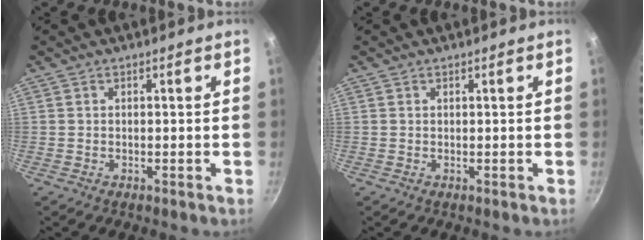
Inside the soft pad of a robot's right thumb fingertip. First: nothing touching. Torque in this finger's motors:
{"motor_torque": [0.01, 0.01, 0.00, 0.00, 0.02]}